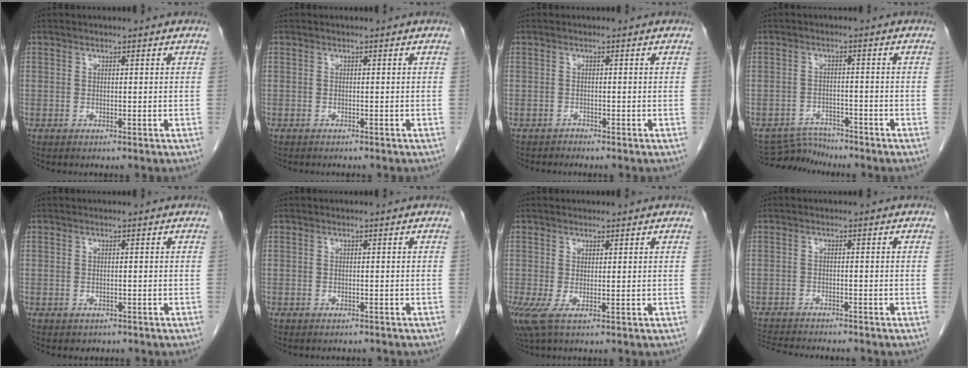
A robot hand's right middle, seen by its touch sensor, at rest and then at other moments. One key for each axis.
{"total": 2.0, "fx": -1.8, "fy": 0.6, "fz": 0.8, "tx": -0.017, "ty": -0.004, "tz": -0.016}
{"total": 0.6, "fx": -0.5, "fy": 0.0, "fz": -0.3, "tx": 0.001, "ty": -0.003, "tz": -0.011}
{"total": 4.4, "fx": -4.3, "fy": 0.6, "fz": -0.9, "tx": 0.013, "ty": -0.001, "tz": -0.072}
{"total": 1.0, "fx": -0.7, "fy": 0.7, "fz": 0.1, "tx": -0.007, "ty": 0.002, "tz": -0.006}
{"total": 1.9, "fx": -1.7, "fy": 0.8, "fz": 0.4, "tx": -0.015, "ty": -0.002, "tz": -0.018}
{"total": 2.8, "fx": -0.2, "fy": 0.3, "fz": 2.8, "tx": -0.069, "ty": -0.009, "tz": 0.004}
{"total": 8.2, "fx": -7.7, "fy": 1.4, "fz": 2.6, "tx": -0.043, "ty": -0.004, "tz": -0.116}